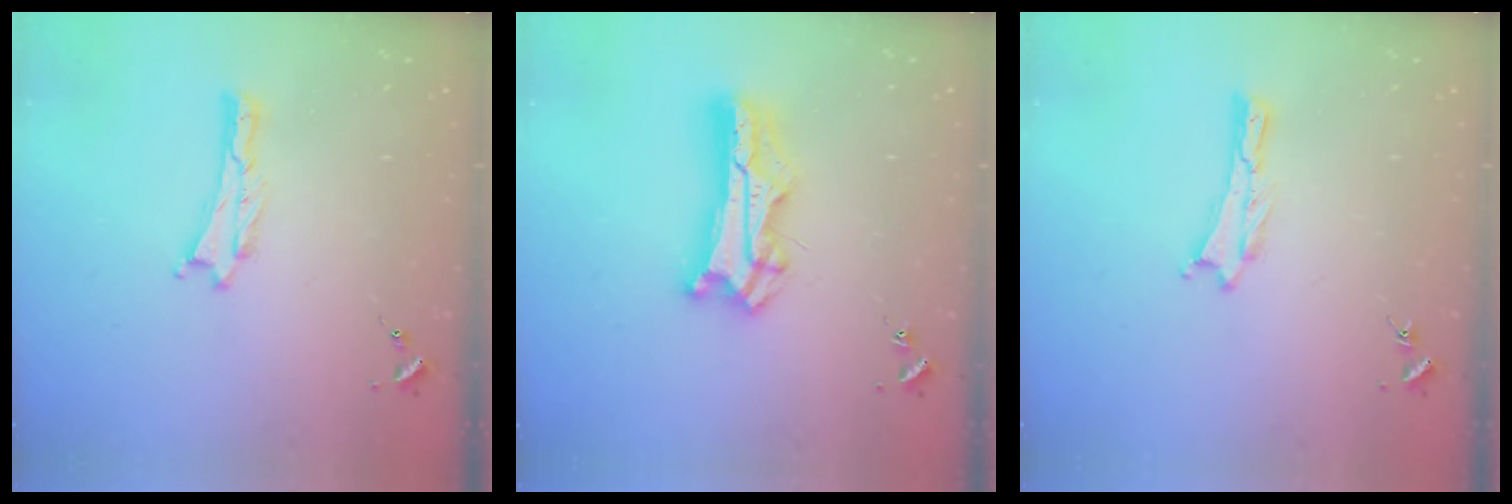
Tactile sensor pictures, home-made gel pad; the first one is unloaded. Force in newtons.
{"total": 9.2, "press": 9.2, "slide": 1.0}
{"total": 0.0}